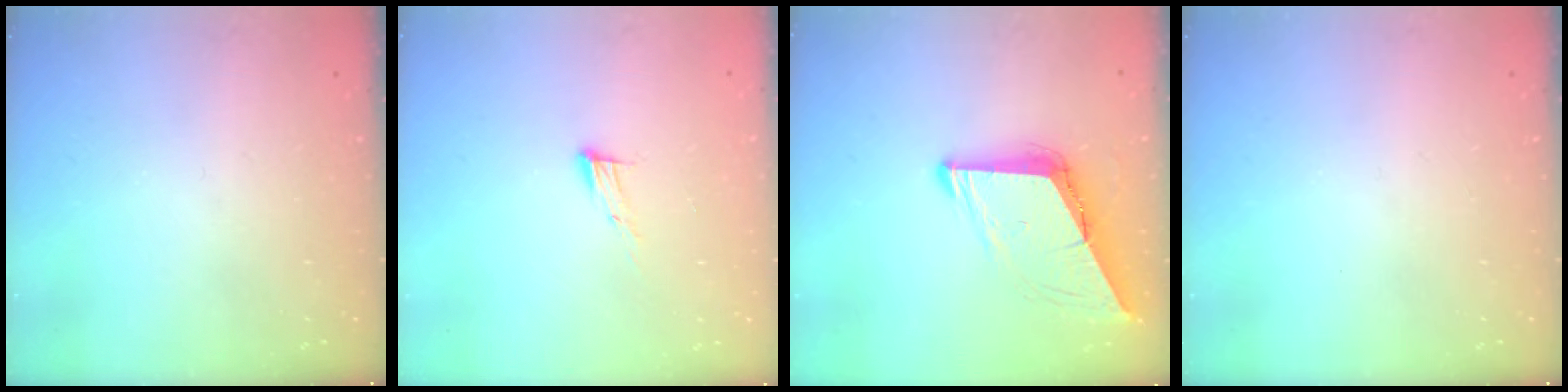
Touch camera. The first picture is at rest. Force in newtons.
{"total": 7.6, "press": 7.5, "slide": 1.1}
{"total": 9.1, "press": 9.1, "slide": 0.7}
{"total": 0.0}